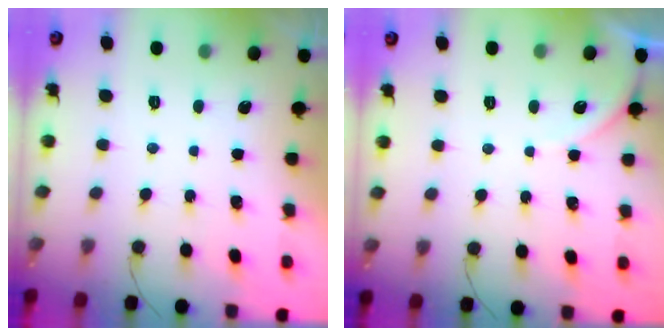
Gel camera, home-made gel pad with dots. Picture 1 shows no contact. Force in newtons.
{"total": 5.5, "press": 5.4, "slide": 0.7}